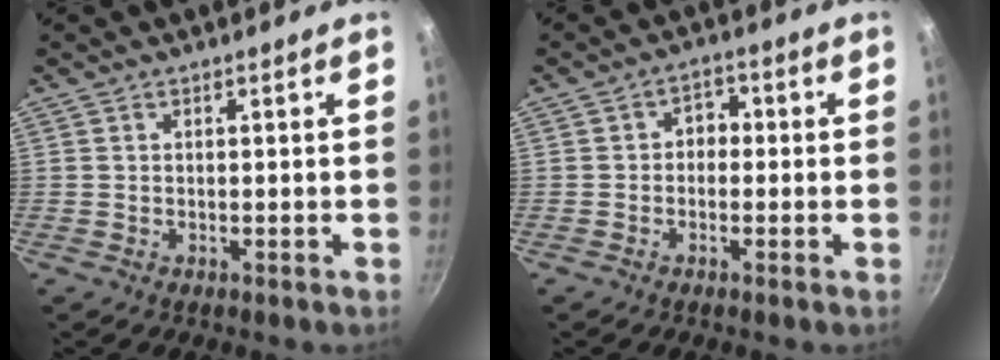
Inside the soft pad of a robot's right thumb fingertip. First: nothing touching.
{"total": 3.5, "force": [-0.4, 2.8, 2.0], "torque": [-0.002, 0.013, -0.012]}